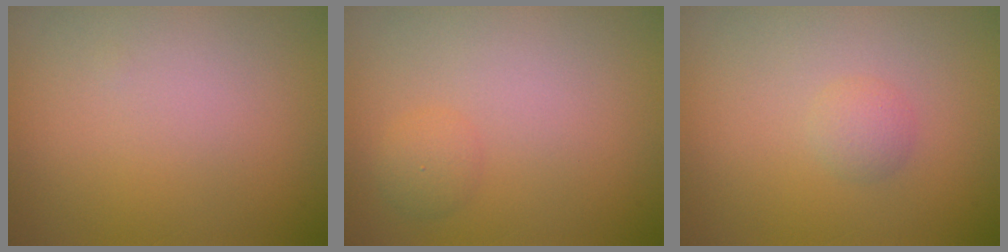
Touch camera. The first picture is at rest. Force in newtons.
{"total": 1.4, "press": 1.4, "slide": 0.1}
{"total": 1.3, "press": 1.3, "slide": 0.1}